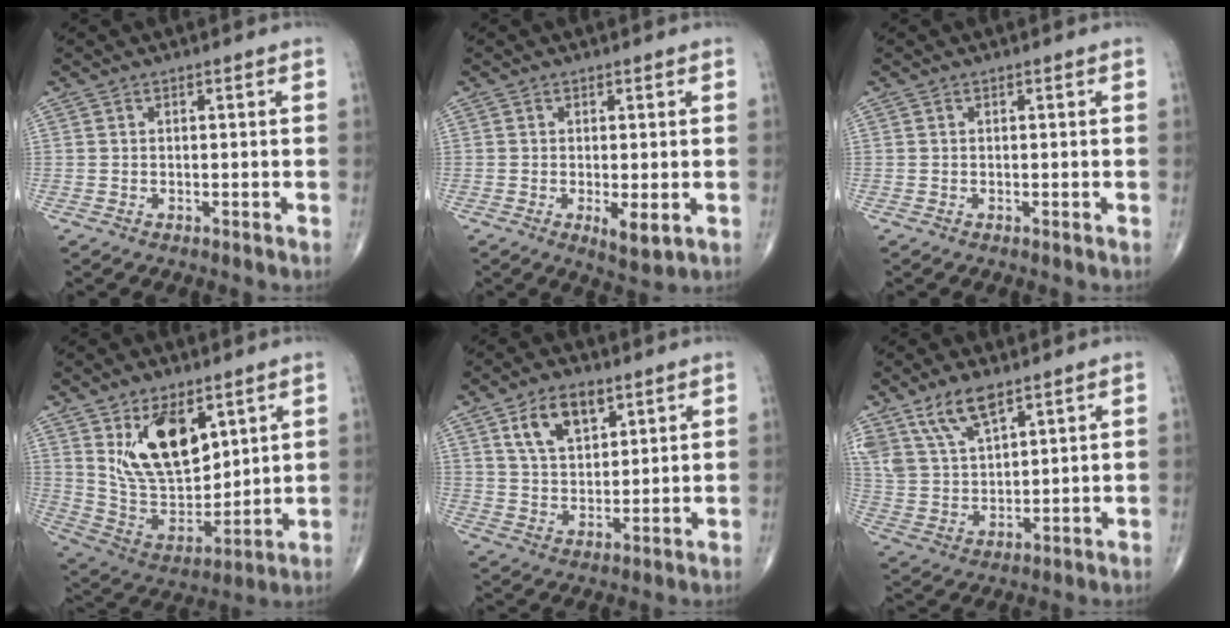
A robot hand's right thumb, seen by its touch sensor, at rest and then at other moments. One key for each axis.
{"total": 3.9, "fx": -0.8, "fy": 1.2, "fz": 3.7, "tx": -0.058, "ty": -0.014, "tz": -0.012}
{"total": 0.0}
{"total": 16.4, "fx": 7.3, "fy": 8.9, "fz": 11.8, "tx": -0.170, "ty": -0.043, "tz": 0.155}
{"total": 9.4, "fx": 4.9, "fy": 5.2, "fz": 6.2, "tx": -0.093, "ty": -0.022, "tz": 0.093}
{"total": 10.3, "fx": 6.8, "fy": 4.3, "fz": 6.4, "tx": -0.116, "ty": -0.025, "tz": 0.143}